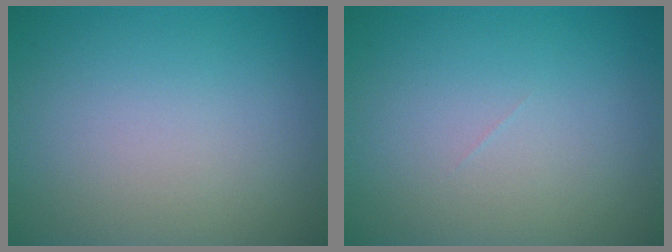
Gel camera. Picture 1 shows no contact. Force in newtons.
{"total": 0.0}